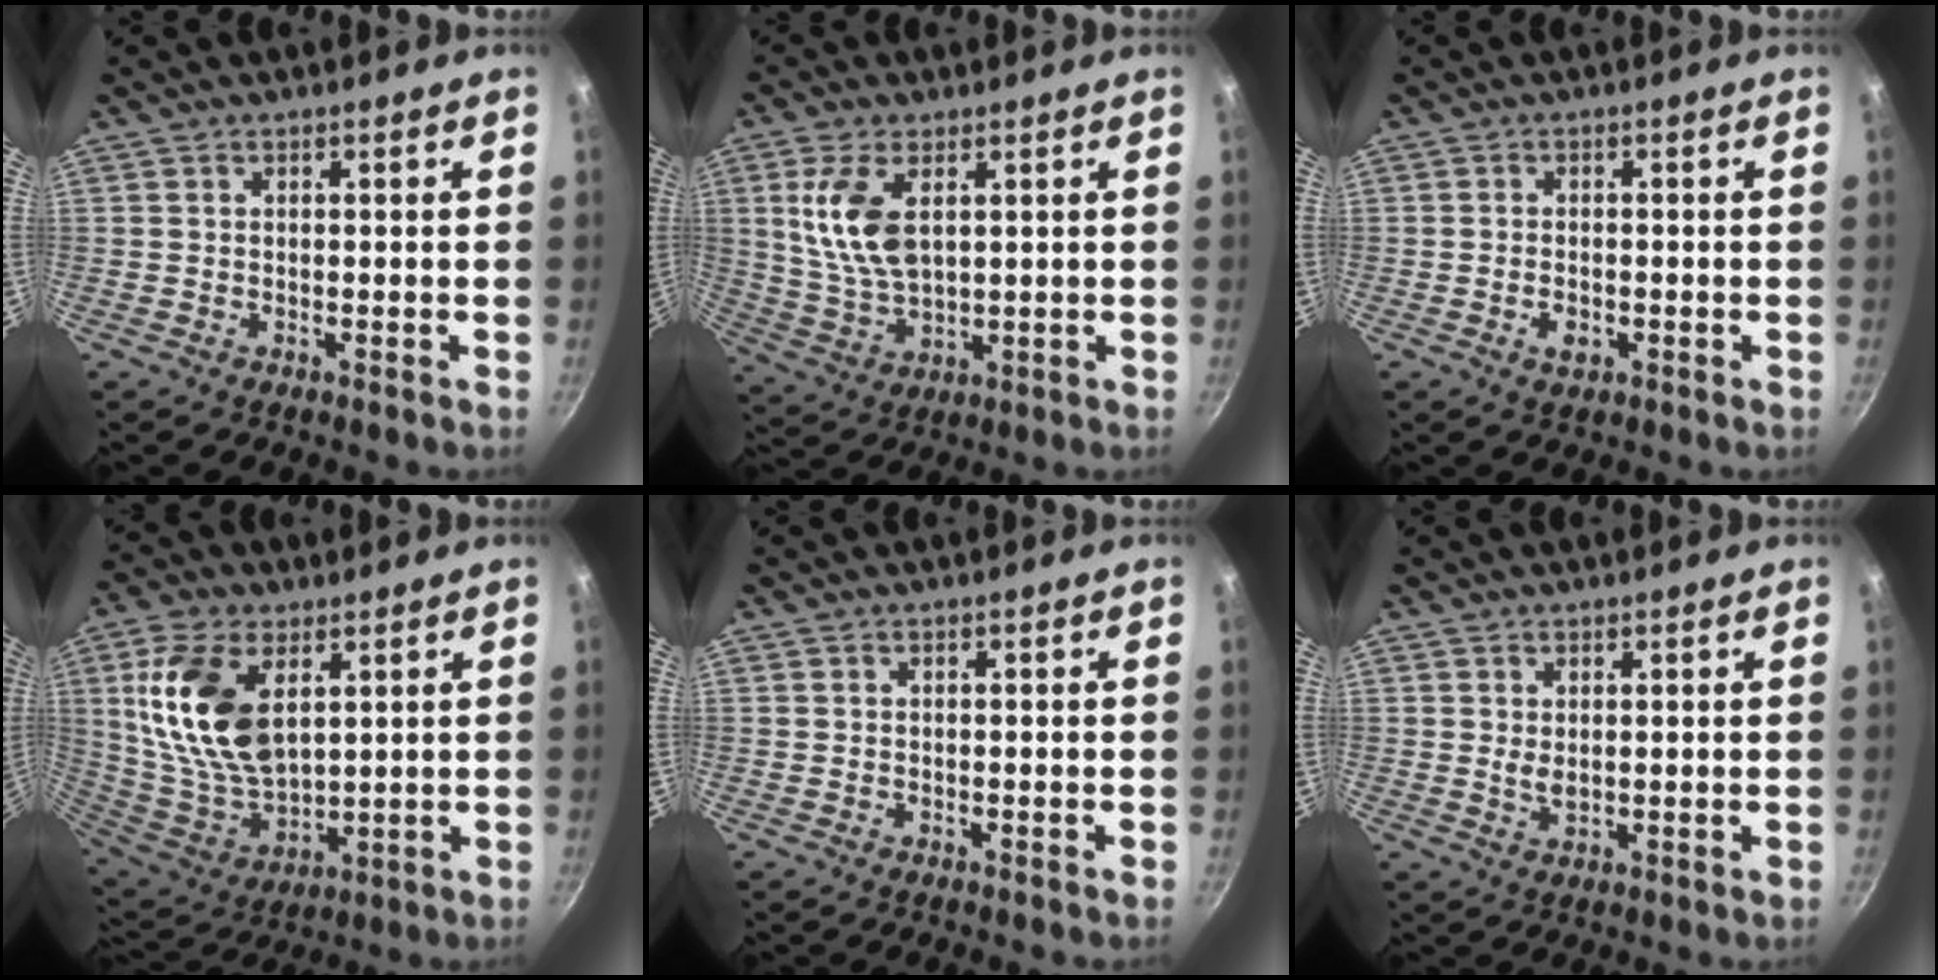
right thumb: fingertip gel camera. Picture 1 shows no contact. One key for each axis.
{"total": 10.6, "fx": 2.9, "fy": 5.7, "fz": 8.5, "tx": -0.167, "ty": -0.016, "tz": 0.064}
{"total": 2.9, "fx": -0.9, "fy": 1.8, "fz": 2.1, "tx": -0.035, "ty": 0.005, "tz": -0.016}
{"total": 17.9, "fx": 5.4, "fy": 10.2, "fz": 13.7, "tx": -0.252, "ty": -0.024, "tz": 0.116}
{"total": 0.0}
{"total": 2.3, "fx": 0.8, "fy": 1.2, "fz": 1.7, "tx": -0.029, "ty": -0.009, "tz": 0.016}